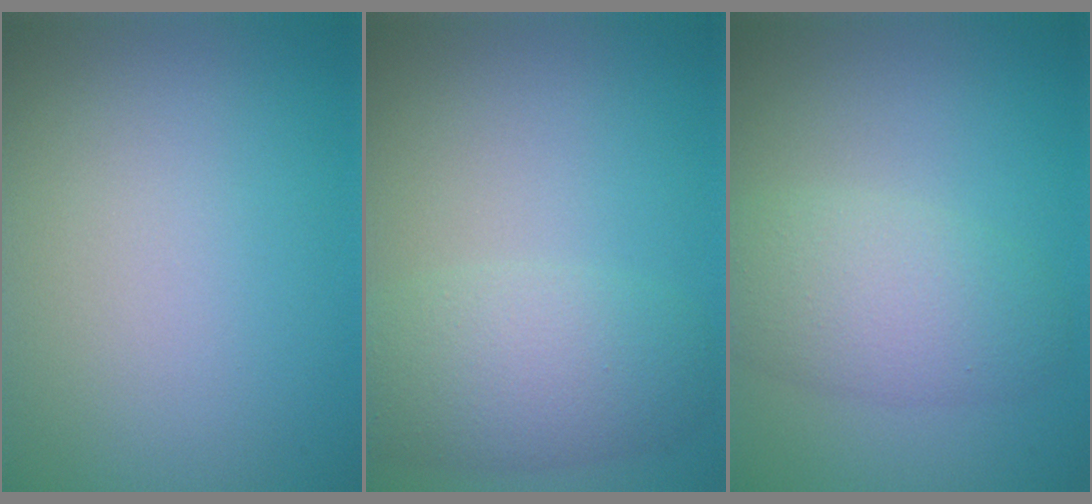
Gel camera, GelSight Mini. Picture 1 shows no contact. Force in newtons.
{"total": 4.6, "press": 4.6, "slide": 0.3}
{"total": 4.3, "press": 4.3, "slide": 0.1}